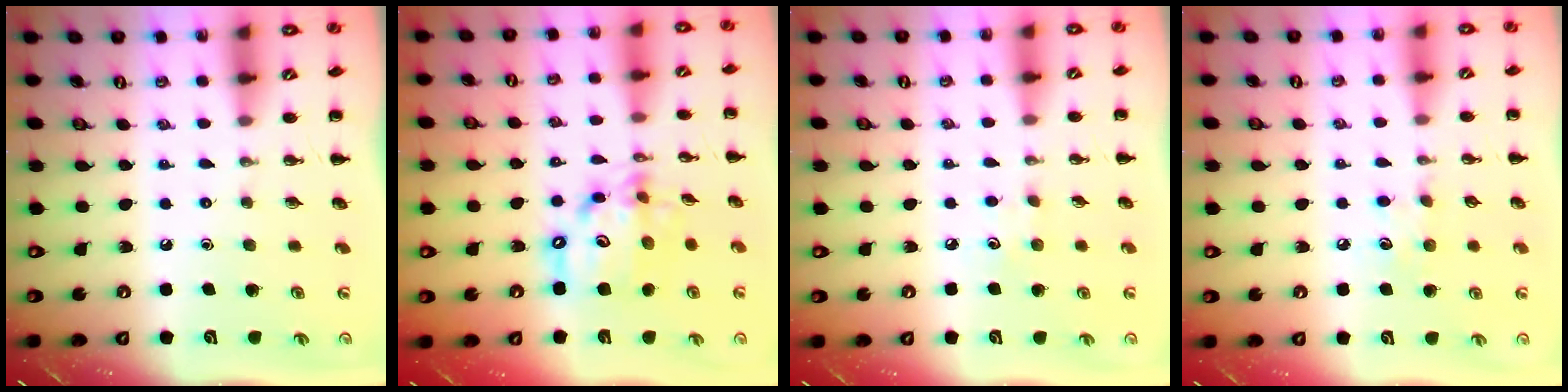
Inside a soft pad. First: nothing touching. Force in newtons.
{"total": 14.3, "press": 13.9, "slide": 3.4}
{"total": 4.6, "press": 4.5, "slide": 1.1}
{"total": 6.7, "press": 6.5, "slide": 1.7}